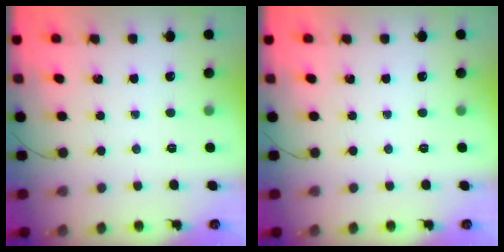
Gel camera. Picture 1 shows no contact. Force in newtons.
{"total": 0.0}